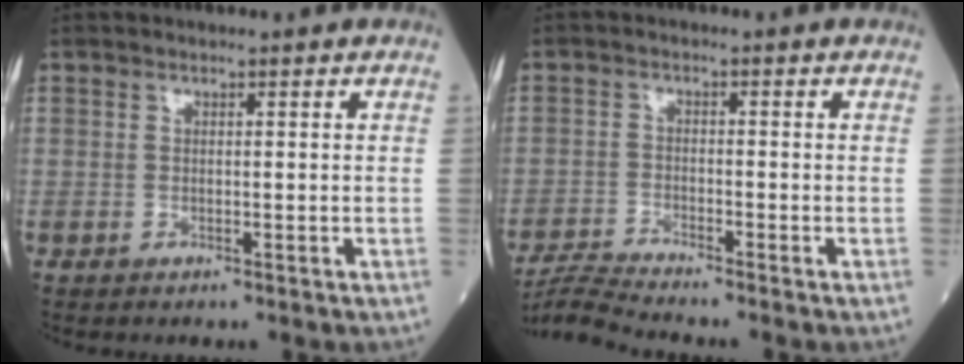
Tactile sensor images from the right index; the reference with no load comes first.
{"total": 5.1, "force": [-4.7, -2.0, 0.6], "torque": [-0.025, -0.018, -0.093]}